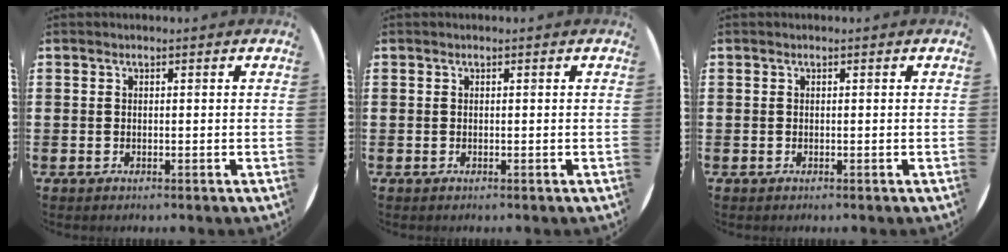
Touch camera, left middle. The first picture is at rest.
{"total": 0.0}
{"total": 0.0}